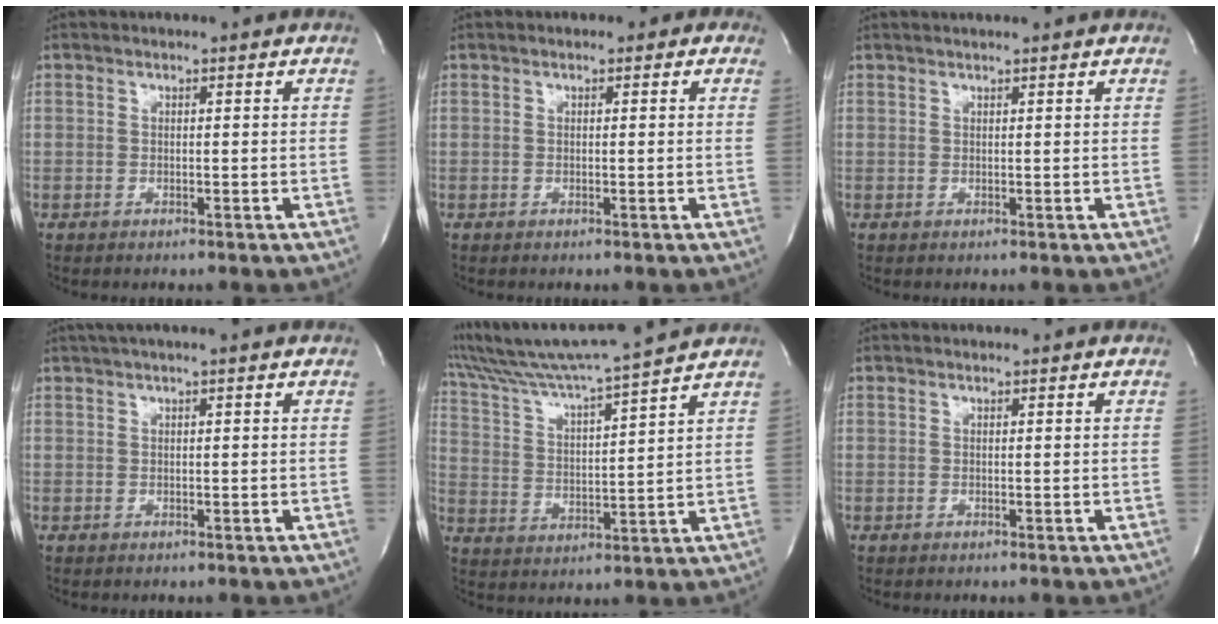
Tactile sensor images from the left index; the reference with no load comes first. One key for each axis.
{"total": 0.9, "fx": 0.2, "fy": 0.8, "fz": 0.3, "tx": 0.004, "ty": 0.001, "tz": -0.006}
{"total": 3.4, "fx": 3.1, "fy": 0.0, "fz": 1.5, "tx": -0.019, "ty": 0.022, "tz": 0.039}
{"total": 2.0, "fx": 1.1, "fy": -0.2, "fz": 1.6, "tx": -0.036, "ty": 0.018, "tz": 0.024}
{"total": 15.6, "fx": 13.8, "fy": -1.7, "fz": 6.9, "tx": -0.134, "ty": -0.007, "tz": 0.220}
{"total": 0.0}